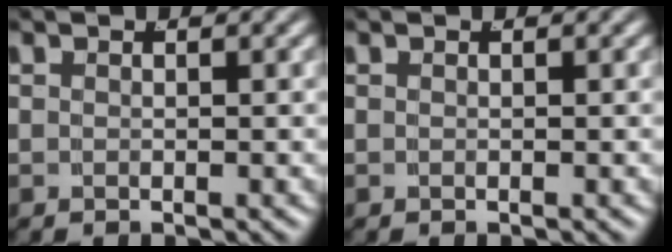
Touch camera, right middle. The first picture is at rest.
{"total": 0.0}